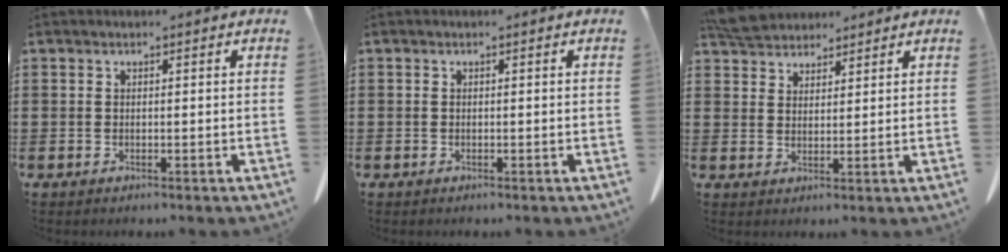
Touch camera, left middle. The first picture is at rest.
{"total": 0.0}
{"total": 5.0, "force": [4.8, 1.3, 1.0], "torque": [-0.035, -0.007, 0.093]}